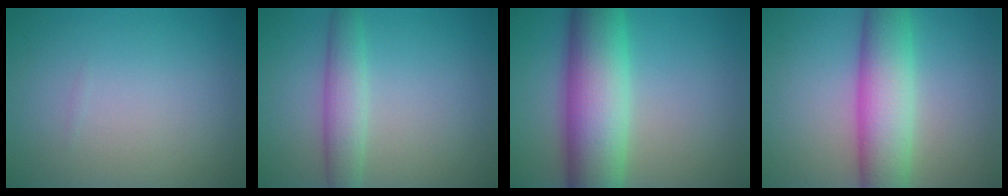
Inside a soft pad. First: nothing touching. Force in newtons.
{"total": 3.3, "press": 3.3, "slide": 0.1}
{"total": 10.7, "press": 10.7, "slide": 0.2}
{"total": 7.6, "press": 7.6, "slide": 0.2}